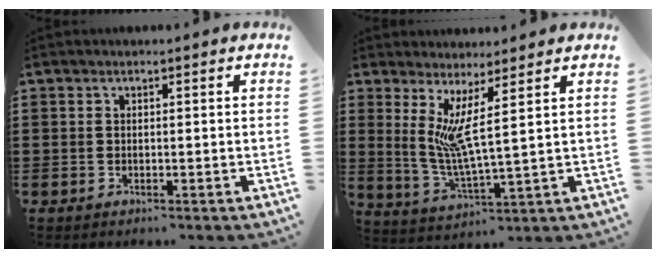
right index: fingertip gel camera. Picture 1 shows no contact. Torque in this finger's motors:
{"motor_torque": [0.39, 0.45, 0.46, 0.21]}